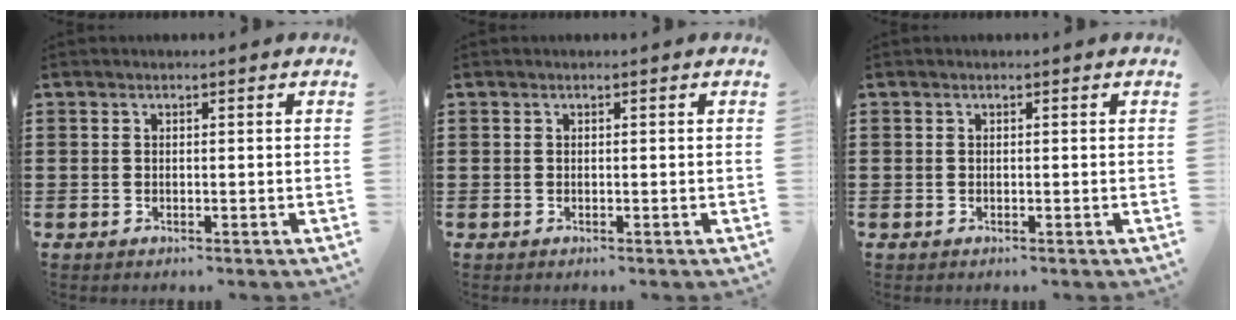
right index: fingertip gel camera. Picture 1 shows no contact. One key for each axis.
{"total": 0.0}
{"total": 0.0}